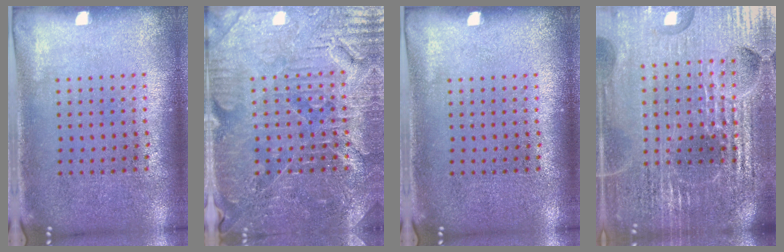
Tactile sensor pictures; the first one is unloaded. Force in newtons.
{"total": 4.2, "press": 4.1, "slide": 1.0}
{"total": 0.0}
{"total": 6.4, "press": 5.7, "slide": 2.9}